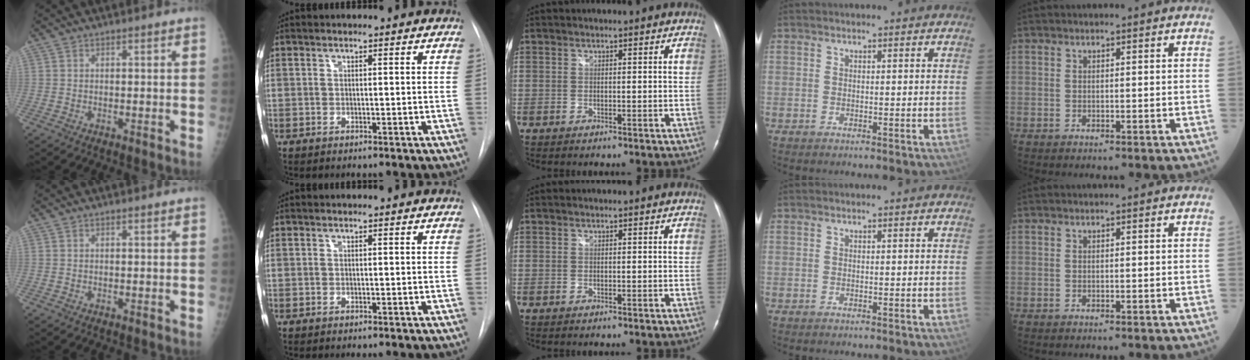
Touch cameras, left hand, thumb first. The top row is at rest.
{}